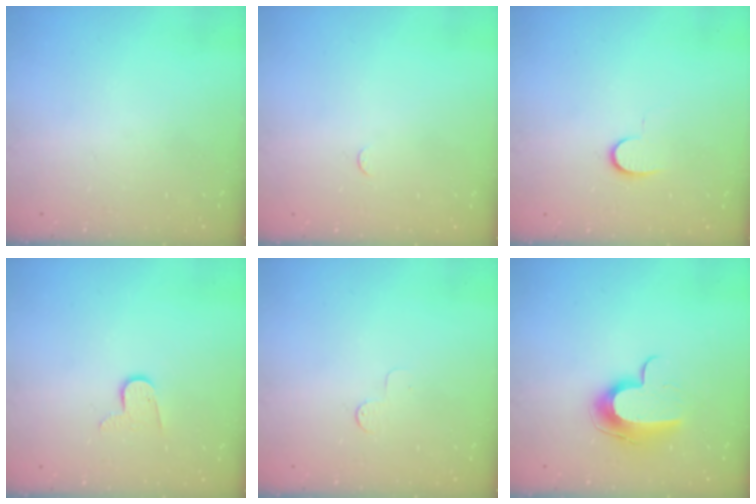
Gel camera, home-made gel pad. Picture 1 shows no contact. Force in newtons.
{"total": 2.9, "press": 2.8, "slide": 0.4}
{"total": 6.6, "press": 6.6, "slide": 0.7}
{"total": 7.2, "press": 7.2, "slide": 0.5}
{"total": 2.7, "press": 2.7, "slide": 0.2}
{"total": 10.1, "press": 10.1, "slide": 0.3}